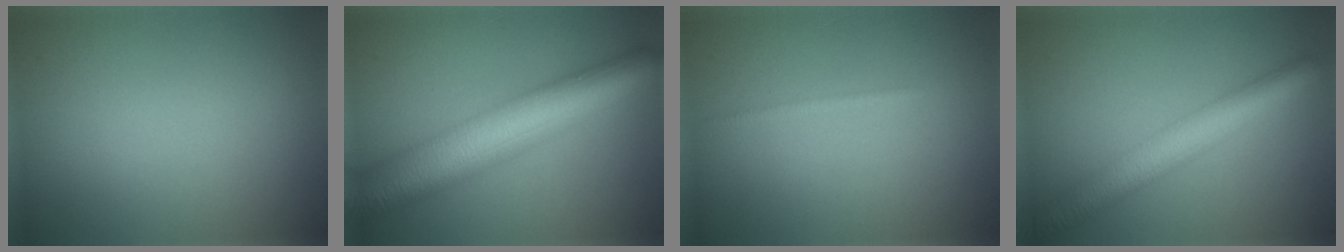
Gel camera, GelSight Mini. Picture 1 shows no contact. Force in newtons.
{"total": 11.0, "press": 11.0, "slide": 0.1}
{"total": 0.7, "press": 0.7, "slide": 0.1}
{"total": 6.1, "press": 6.1, "slide": 0.2}